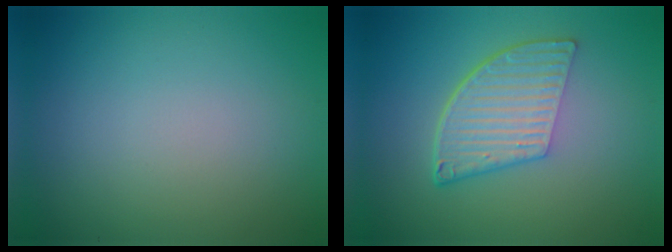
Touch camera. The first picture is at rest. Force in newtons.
{"total": 6.1, "press": 4.2, "slide": 4.4}